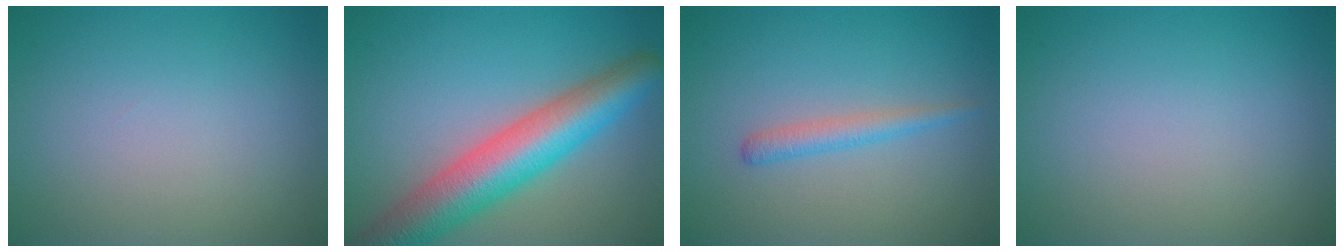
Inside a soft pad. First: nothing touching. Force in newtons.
{"total": 8.7, "press": 8.7, "slide": 0.2}
{"total": 1.7, "press": 1.7, "slide": 0.1}
{"total": 0.0}